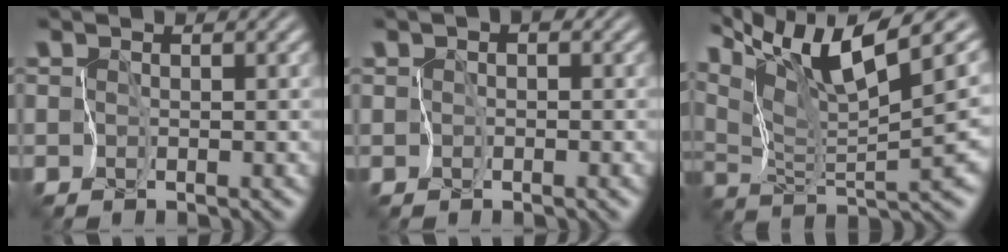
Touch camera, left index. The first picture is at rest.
{"total": 1.4, "force": [0.1, 1.2, 0.8], "torque": [0.001, 0.012, -0.013]}
{"total": 9.7, "force": [6.5, 0.5, 7.2], "torque": [-0.129, 0.024, 0.122]}